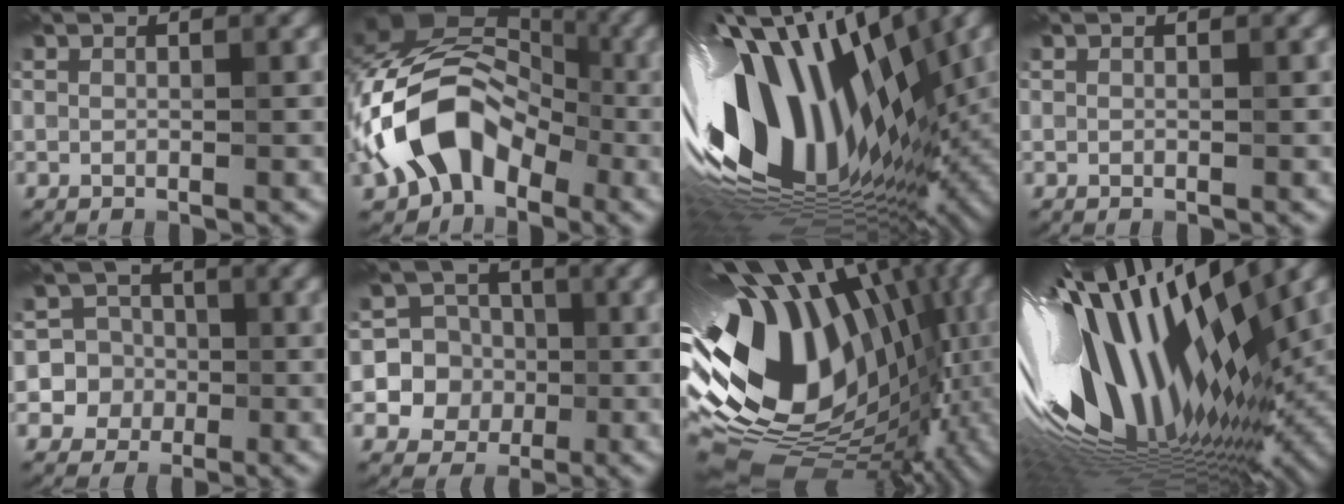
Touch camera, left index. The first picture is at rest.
{"total": 11.8, "force": [-3.8, 7.8, 7.9], "torque": [-0.142, 0.016, -0.087]}
{"total": 18.1, "force": [0.1, 8.8, 15.8], "torque": [-0.300, -0.018, -0.003]}
{"total": 0.0}
{"total": 7.2, "force": [-1.7, 6.9, 0.9], "torque": [-0.008, 0.018, -0.049]}
{"total": 7.2, "force": [-1.3, 6.9, 1.7], "torque": [-0.029, 0.016, -0.044]}
{"total": 16.3, "force": [-0.2, 10.7, 12.3], "torque": [-0.245, 0.002, -0.008]}
{"total": 19.5, "force": [0.5, 6.5, 18.4], "torque": [-0.315, -0.035, 0.008]}